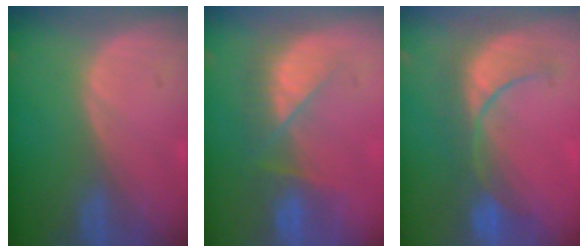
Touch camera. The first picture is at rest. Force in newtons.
{"total": 7.8, "press": 7.1, "slide": 3.1}
{"total": 8.3, "press": 8.3, "slide": 0.1}